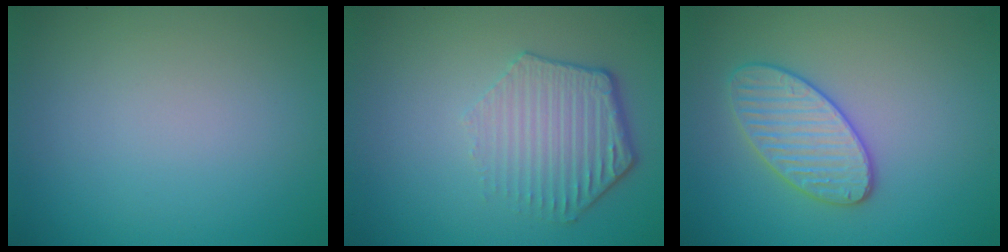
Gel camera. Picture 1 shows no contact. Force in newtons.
{"total": 4.2, "press": 3.3, "slide": 2.7}
{"total": 3.5, "press": 3.5, "slide": 0.3}